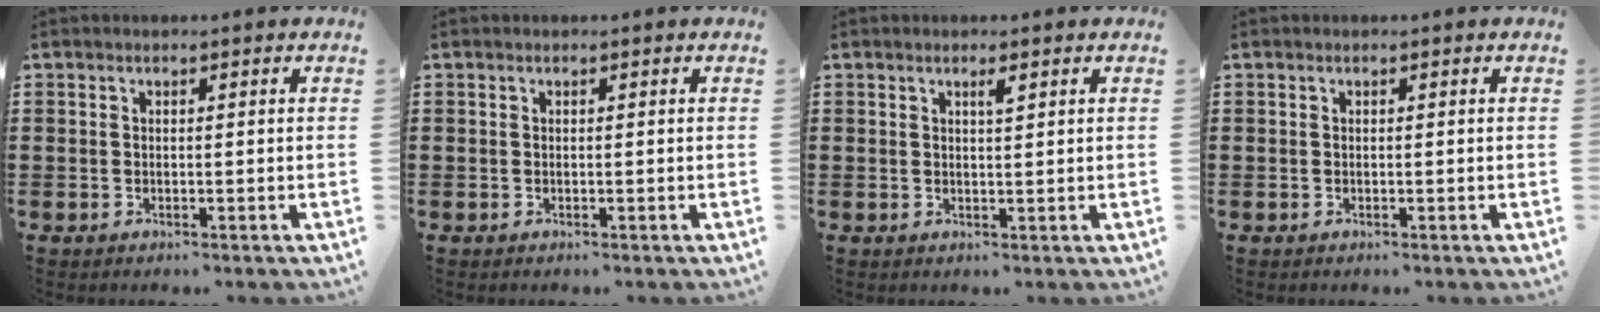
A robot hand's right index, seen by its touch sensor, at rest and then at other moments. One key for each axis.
{"total": 0.0}
{"total": 1.3, "fx": 0.7, "fy": 0.2, "fz": 1.0, "tx": -0.020, "ty": 0.001, "tz": 0.012}
{"total": 0.0}